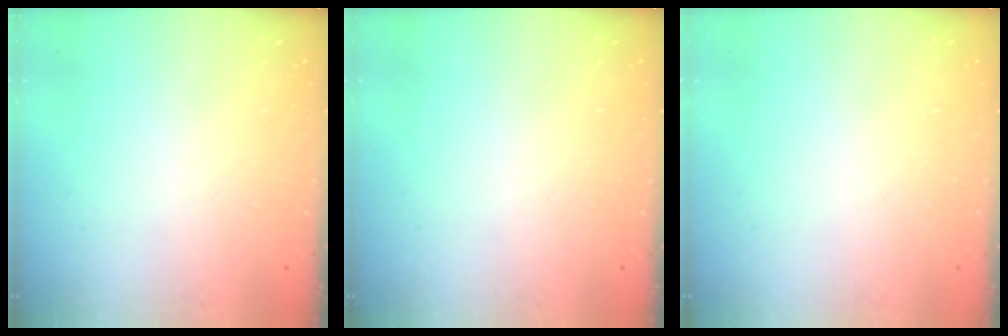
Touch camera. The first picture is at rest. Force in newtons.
{"total": 0.0}
{"total": 1.6, "press": 1.6, "slide": 0.1}